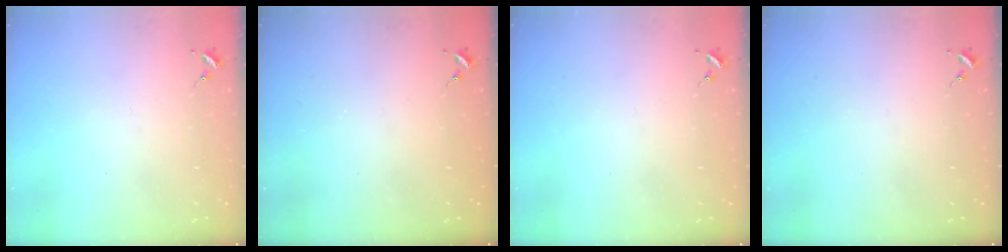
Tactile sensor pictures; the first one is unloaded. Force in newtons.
{"total": 0.8, "press": 0.8, "slide": 0.0}
{"total": 0.0}
{"total": 0.0}